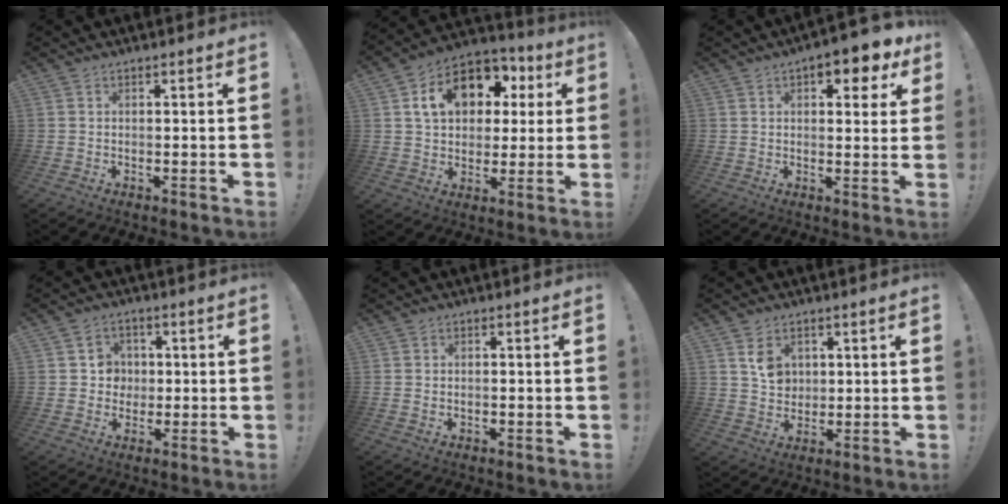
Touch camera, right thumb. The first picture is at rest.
{"total": 16.0, "force": [5.8, 11.4, 9.6], "torque": [-0.146, -0.013, 0.109]}
{"total": 7.8, "force": [4.3, 3.3, 5.6], "torque": [-0.058, -0.020, 0.070]}
{"total": 6.3, "force": [0.6, 6.2, 1.2], "torque": [-0.016, -0.001, 0.015]}
{"total": 0.7, "force": [0.0, 0.7, 0.1], "torque": [-0.004, 0.003, 0.001]}
{"total": 7.1, "force": [3.0, 5.7, 3.0], "torque": [-0.025, -0.015, 0.056]}